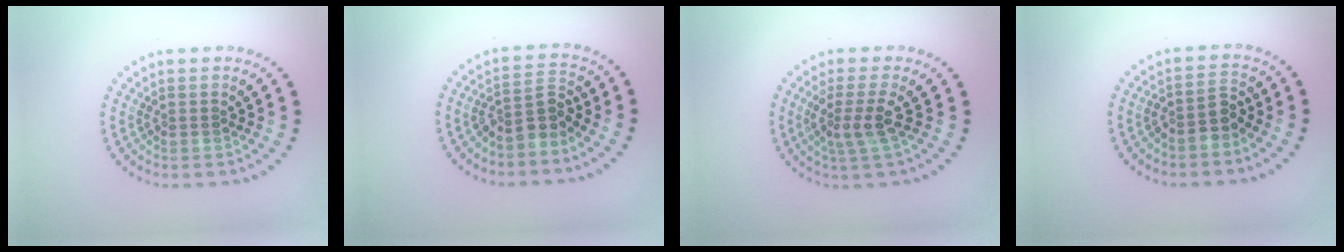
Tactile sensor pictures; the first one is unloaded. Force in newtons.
{"total": 2.7, "press": 2.0, "slide": 1.9}
{"total": 2.8, "press": 2.1, "slide": 1.9}
{"total": 2.1, "press": 1.6, "slide": 1.4}